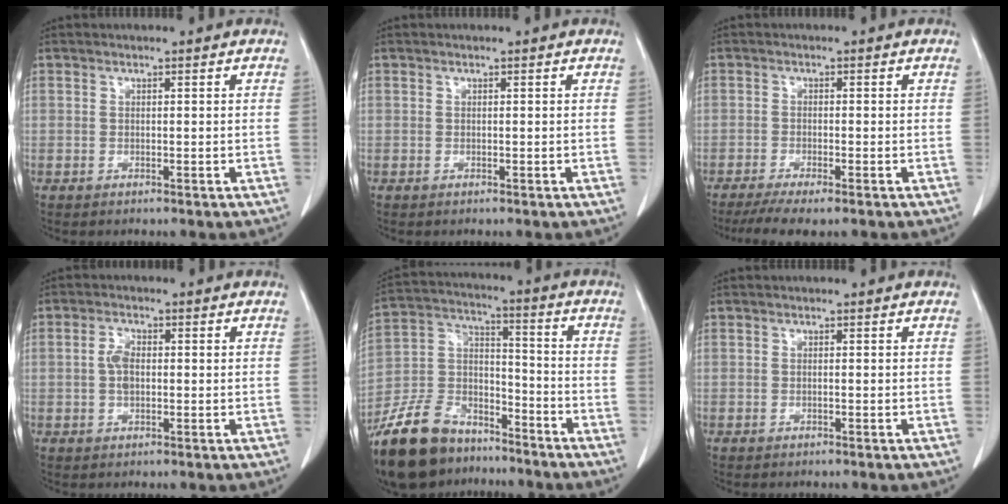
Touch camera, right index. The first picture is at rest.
{"total": 0.0}
{"total": 6.1, "force": [-4.7, 0.6, 3.8], "torque": [-0.060, -0.014, -0.074]}
{"total": 3.1, "force": [0.1, 1.6, 2.7], "torque": [-0.061, 0.008, 0.000]}
{"total": 17.6, "force": [-13.8, 8.3, 7.1], "torque": [-0.165, 0.019, -0.244]}
{"total": 0.0}